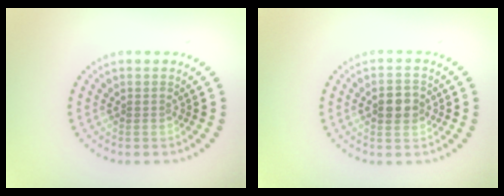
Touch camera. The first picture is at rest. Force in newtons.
{"total": 2.8, "press": 2.8, "slide": 0.2}